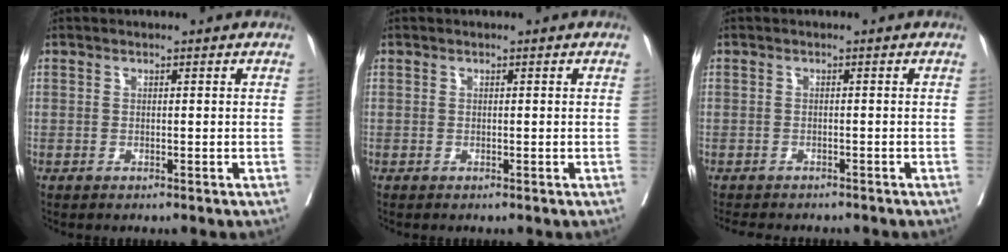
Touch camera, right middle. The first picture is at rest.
{"total": 0.0}
{"total": 8.6, "force": [-7.7, 2.7, 2.5], "torque": [-0.039, -0.004, -0.103]}